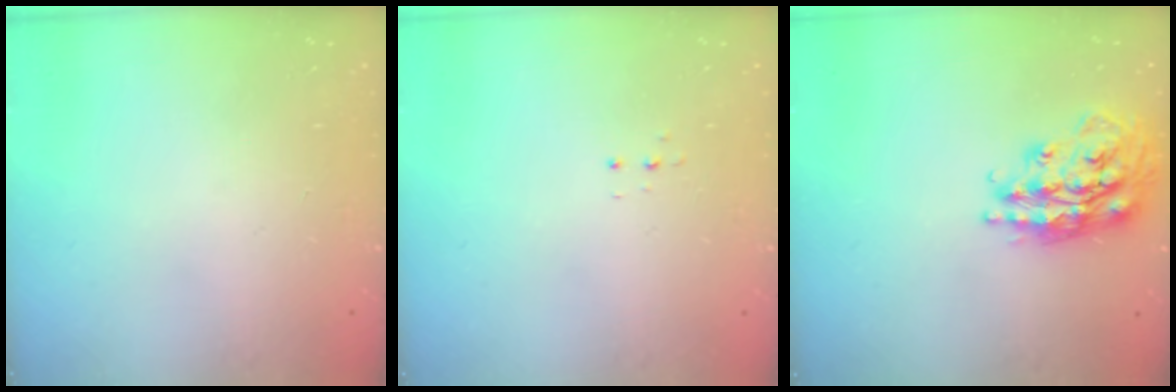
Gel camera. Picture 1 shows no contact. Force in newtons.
{"total": 3.3, "press": 3.2, "slide": 0.6}
{"total": 19.2, "press": 19.1, "slide": 1.6}